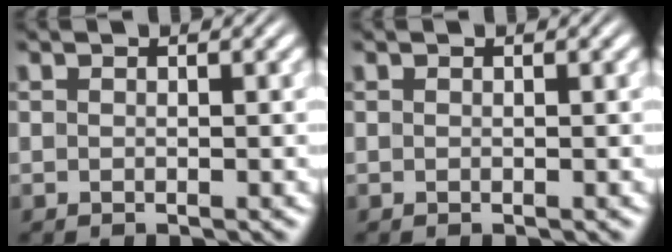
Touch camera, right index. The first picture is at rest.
{"total": 0.0}